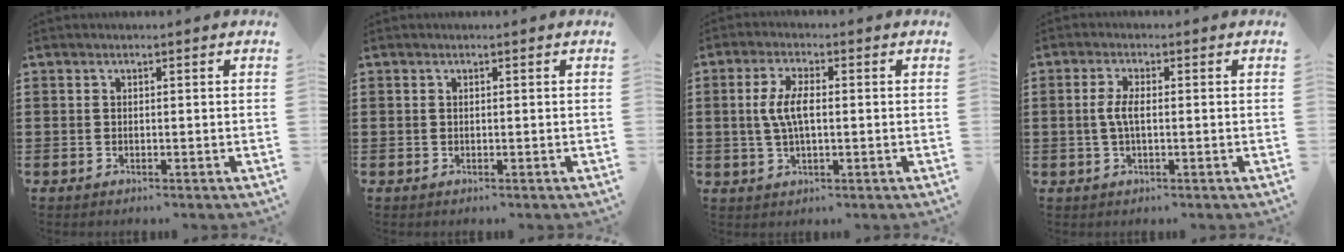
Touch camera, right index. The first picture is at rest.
{"total": 0.0}
{"total": 5.4, "force": [0.1, 1.9, 5.1], "torque": [-0.118, -0.002, -0.007]}
{"total": 3.2, "force": [-0.2, 0.9, 3.0], "torque": [-0.070, -0.004, -0.010]}